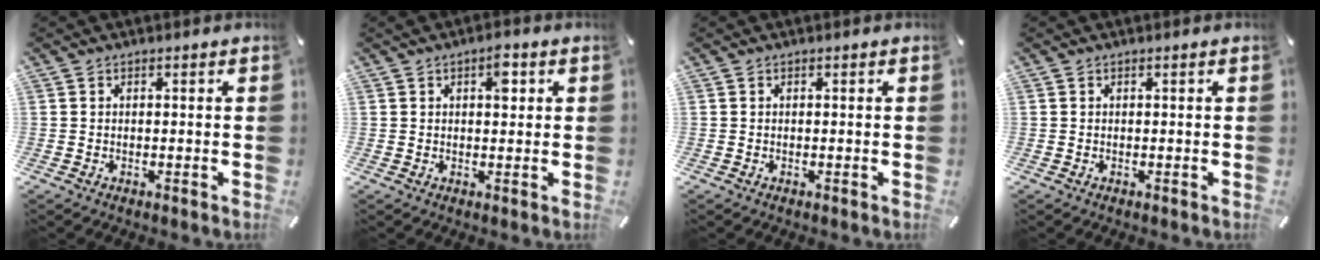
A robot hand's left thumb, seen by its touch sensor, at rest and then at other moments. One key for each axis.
{"total": 4.2, "fx": 1.4, "fy": 2.2, "fz": 3.3, "tx": -0.029, "ty": -0.008, "tz": 0.014}
{"total": 0.0}
{"total": 0.0}